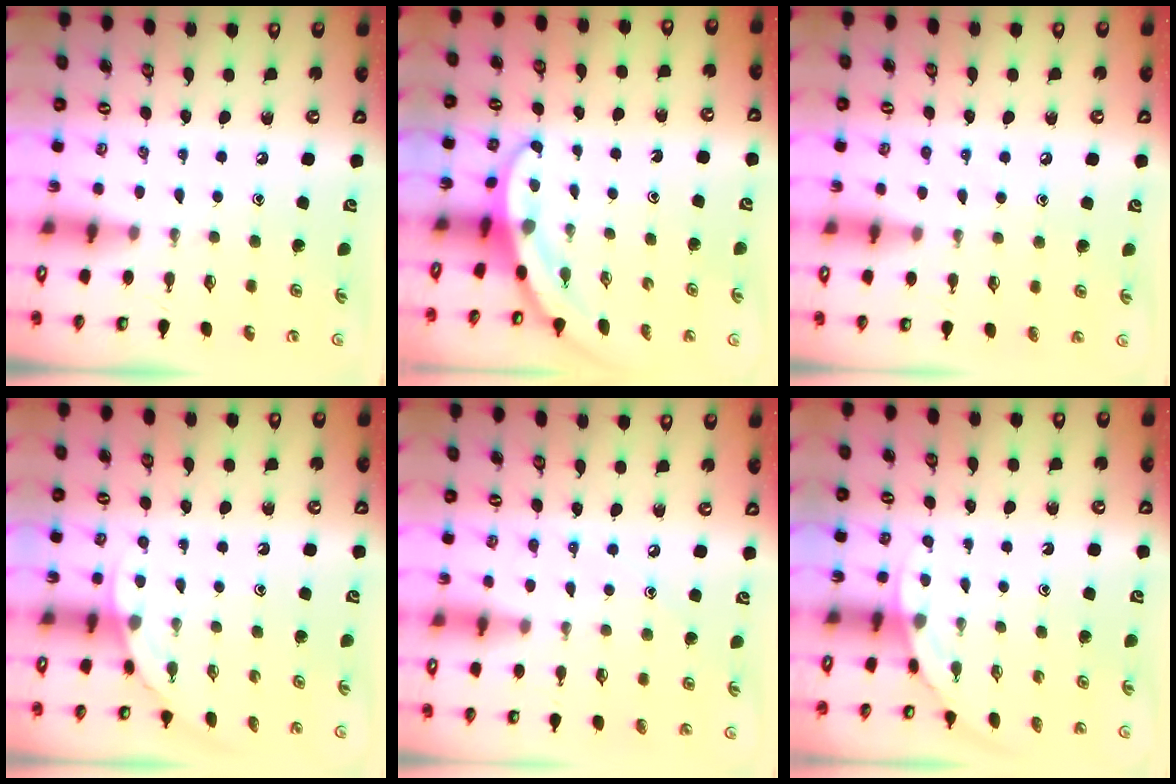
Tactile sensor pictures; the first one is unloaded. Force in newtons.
{"total": 3.3, "press": 3.3, "slide": 0.2}
{"total": 6.3, "press": 6.3, "slide": 0.7}
{"total": 2.5, "press": 2.5, "slide": 0.2}
{"total": 4.9, "press": 4.9, "slide": 0.5}
{"total": 2.6, "press": 2.6, "slide": 0.1}